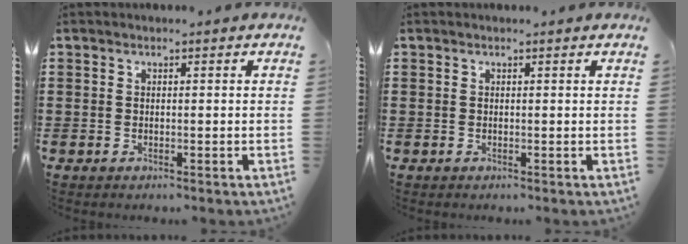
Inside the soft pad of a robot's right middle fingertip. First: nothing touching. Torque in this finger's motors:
{"motor_torque": [0.00, 0.00, 0.00, 0.00]}